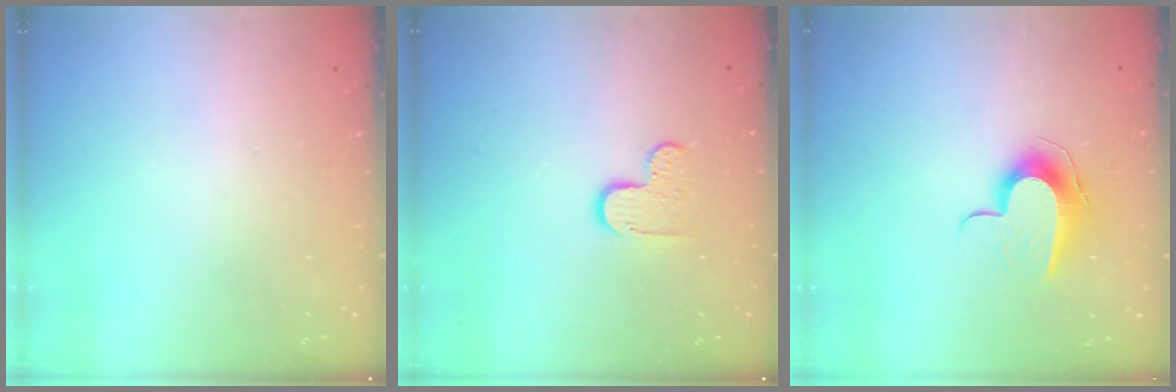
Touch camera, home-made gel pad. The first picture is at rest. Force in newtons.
{"total": 6.2, "press": 6.2, "slide": 0.3}
{"total": 9.6, "press": 9.6, "slide": 0.1}